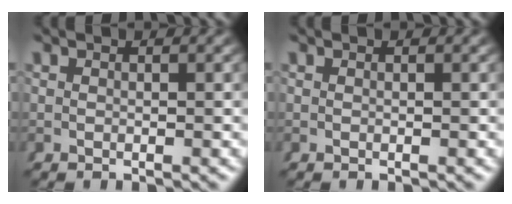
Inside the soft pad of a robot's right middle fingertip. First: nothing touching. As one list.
[{"total": 0.0}]